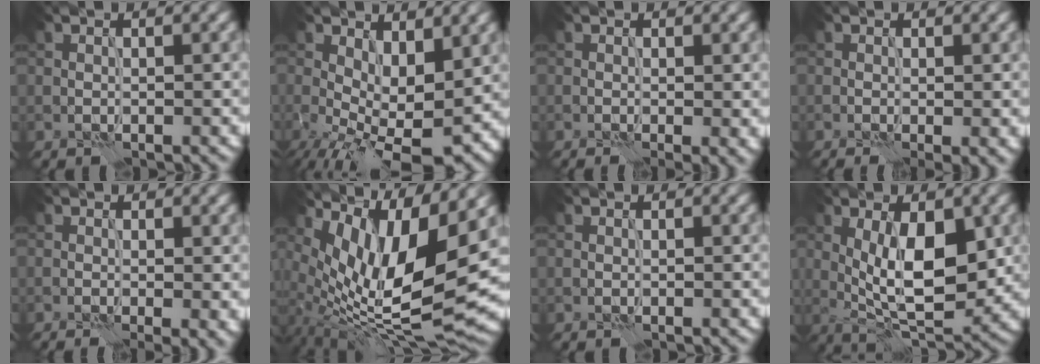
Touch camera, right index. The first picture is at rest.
{"total": 8.6, "force": [-0.9, 4.1, 7.5], "torque": [-0.125, -0.008, -0.012]}
{"total": 1.6, "force": [-0.1, 0.2, 1.6], "torque": [-0.021, -0.004, -0.001]}
{"total": 1.7, "force": [-0.2, 0.2, 1.7], "torque": [-0.024, -0.004, -0.004]}
{"total": 2.5, "force": [-0.4, 0.5, 2.4], "torque": [-0.031, -0.006, -0.006]}
{"total": 11.9, "force": [3.0, 4.2, 10.7], "torque": [-0.212, 0.001, 0.062]}
{"total": 0.0}
{"total": 9.0, "force": [0.5, 3.6, 8.2], "torque": [-0.126, 0.001, 0.007]}